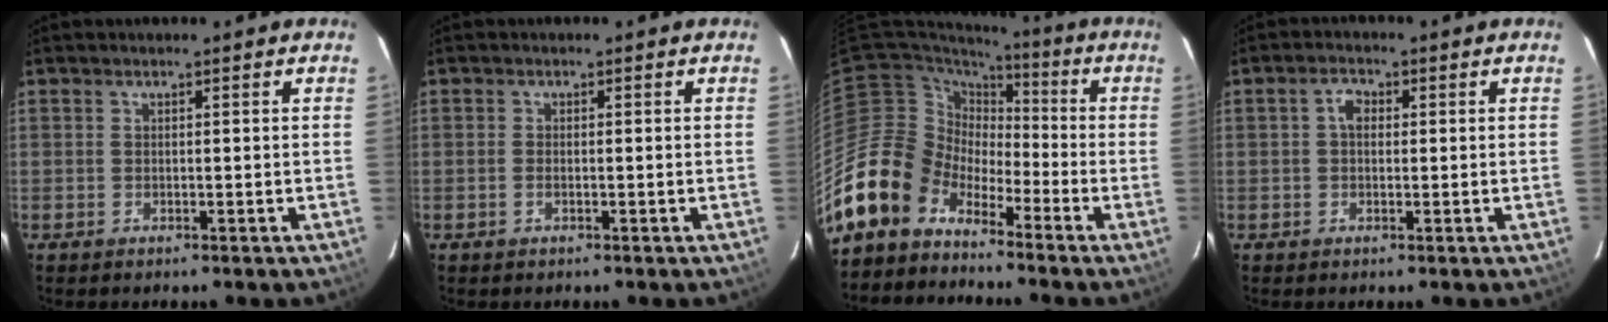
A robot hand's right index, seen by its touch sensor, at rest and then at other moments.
{"total": 1.1, "force": [-0.4, 0.6, 0.8], "torque": [-0.019, -0.001, -0.008]}
{"total": 13.3, "force": [-9.4, 9.1, 2.0], "torque": [-0.059, 0.027, -0.177]}
{"total": 2.9, "force": [0.4, 2.1, 2.0], "torque": [-0.035, 0.011, 0.006]}